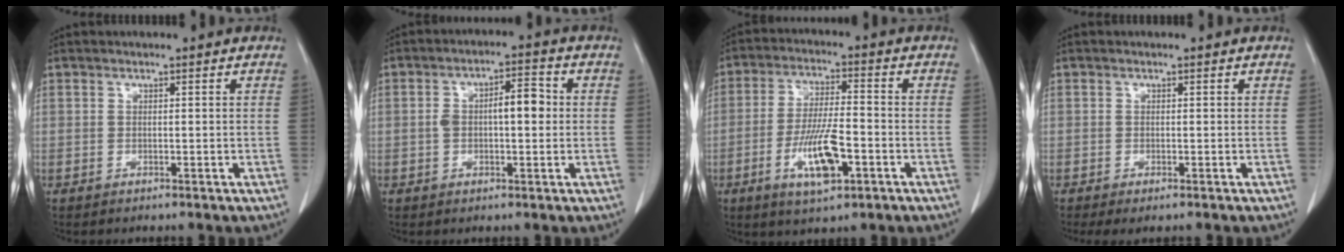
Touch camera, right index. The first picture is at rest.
{"total": 6.5, "force": [0.3, 2.4, 6.0], "torque": [-0.111, 0.024, 0.004]}
{"total": 10.0, "force": [-3.7, 2.3, 9.0], "torque": [-0.174, -0.006, -0.062]}
{"total": 1.8, "force": [-1.1, 0.5, 1.4], "torque": [-0.020, -0.003, -0.016]}